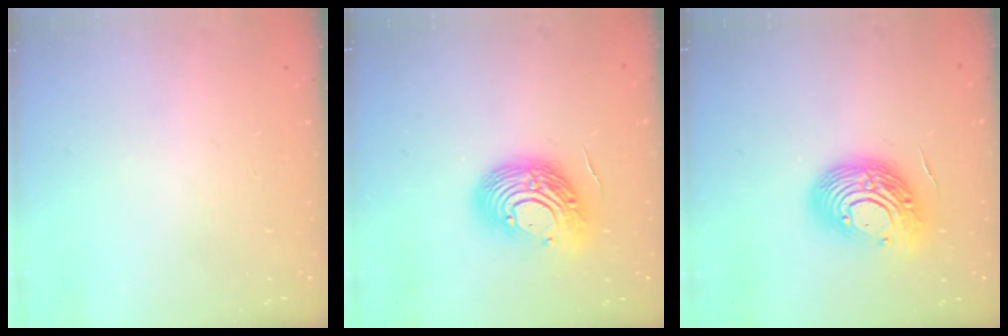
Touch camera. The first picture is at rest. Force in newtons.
{"total": 14.6, "press": 14.5, "slide": 1.7}
{"total": 14.6, "press": 14.5, "slide": 1.7}